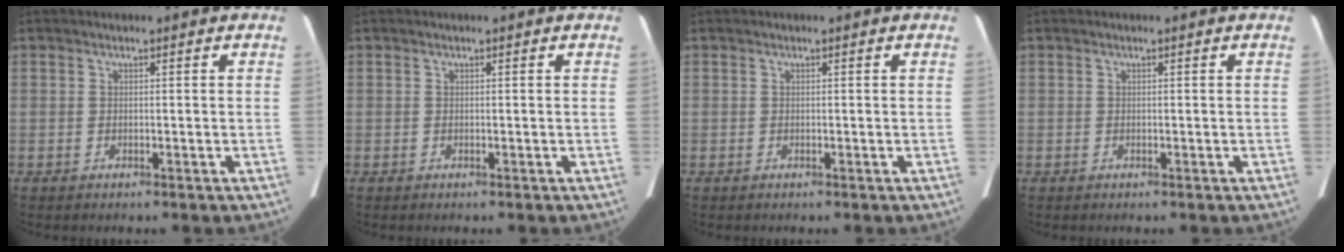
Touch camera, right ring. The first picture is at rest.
{"total": 0.0}
{"total": 0.0}
{"total": 0.0}